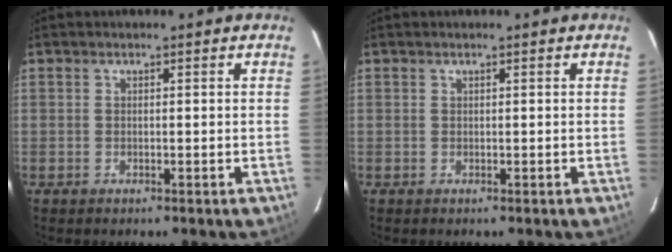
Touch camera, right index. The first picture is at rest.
{"total": 0.0}